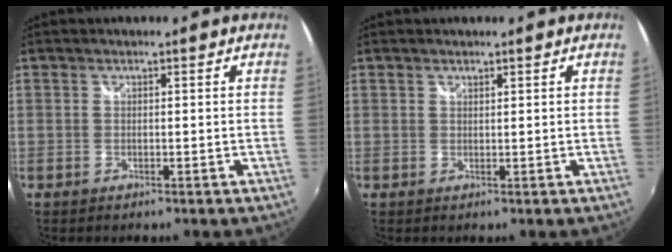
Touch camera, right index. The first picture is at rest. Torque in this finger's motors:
{"motor_torque": [-0.07, 0.10, -0.03, -0.01]}